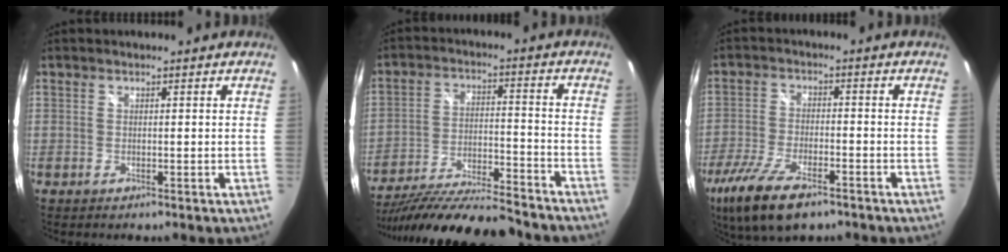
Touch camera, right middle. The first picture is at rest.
{"total": 22.8, "force": [-19.8, 3.3, 10.7], "torque": [-0.198, -0.045, -0.303]}
{"total": 13.1, "force": [-8.6, 4.6, 8.8], "torque": [-0.200, -0.036, -0.161]}